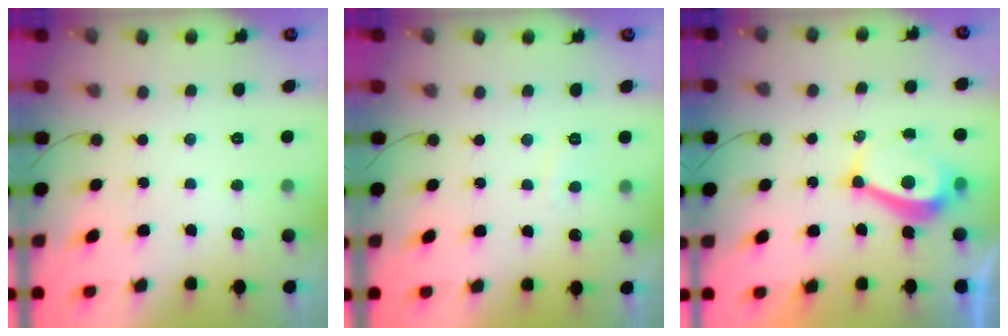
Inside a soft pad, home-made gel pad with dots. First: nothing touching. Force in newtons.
{"total": 1.3, "press": 1.2, "slide": 0.6}
{"total": 7.2, "press": 7.2, "slide": 0.8}